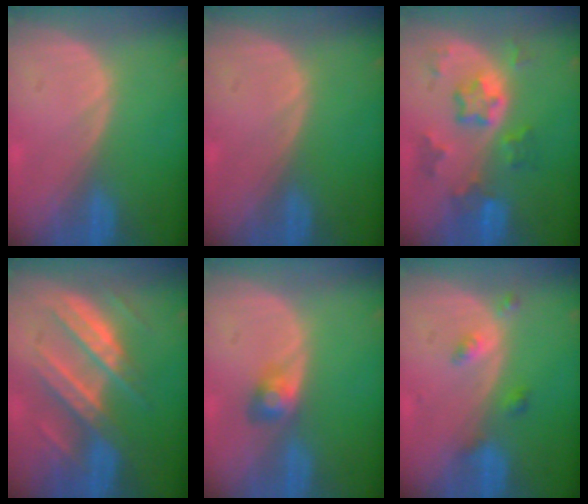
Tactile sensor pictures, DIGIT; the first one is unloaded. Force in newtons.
{"total": 0.0}
{"total": 7.5, "press": 6.6, "slide": 3.6}
{"total": 8.6, "press": 8.6, "slide": 0.5}
{"total": 2.7, "press": 2.7, "slide": 0.3}
{"total": 2.9, "press": 2.9, "slide": 0.2}